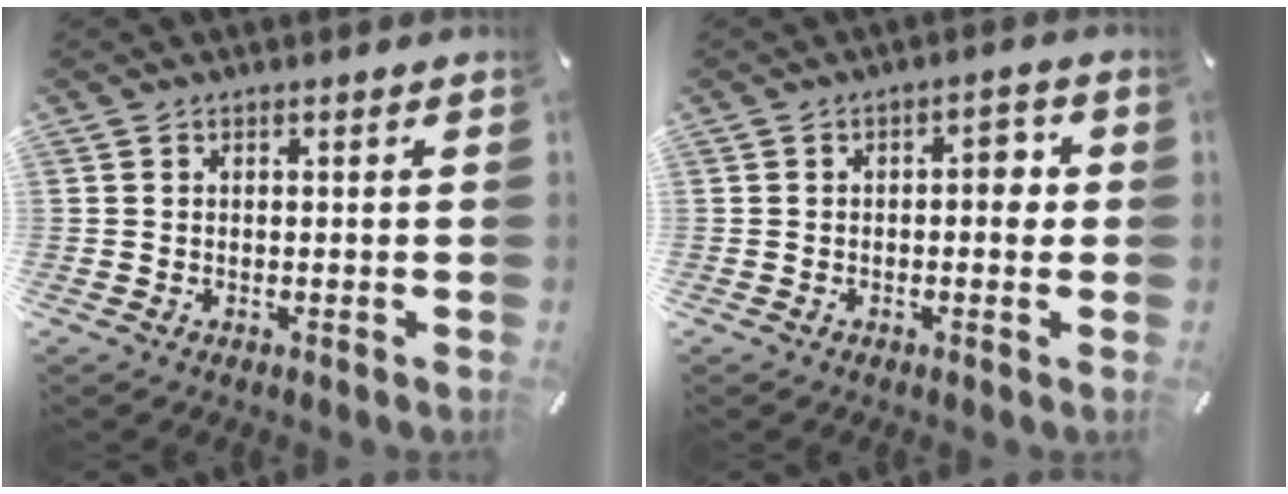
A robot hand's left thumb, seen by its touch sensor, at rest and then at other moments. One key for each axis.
{"total": 4.4, "fx": -0.3, "fy": 2.3, "fz": 3.8, "tx": -0.048, "ty": 0.005, "tz": -0.015}